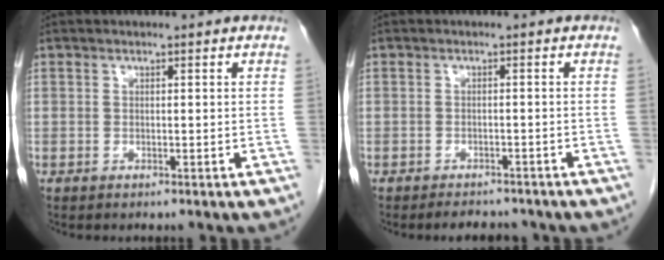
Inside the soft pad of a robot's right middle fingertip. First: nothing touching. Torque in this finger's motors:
{"motor_torque": [0.78, -0.41, 0.07, 0.03]}